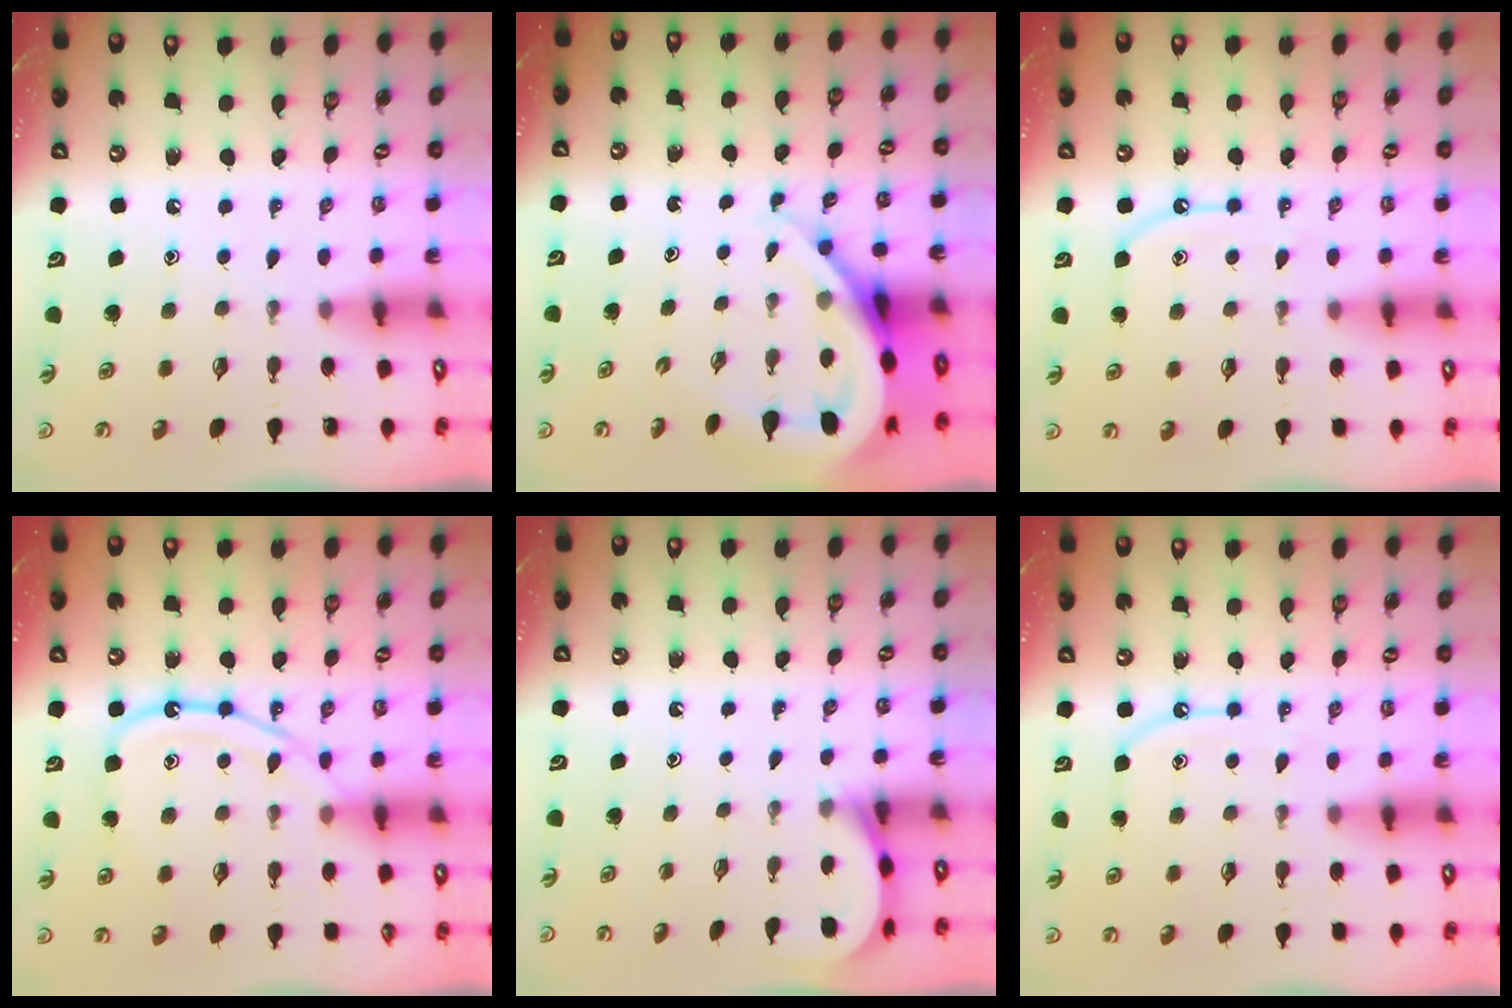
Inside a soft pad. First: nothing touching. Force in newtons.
{"total": 11.1, "press": 11.0, "slide": 1.4}
{"total": 7.6, "press": 7.5, "slide": 0.8}
{"total": 12.5, "press": 12.5, "slide": 1.1}
{"total": 2.5, "press": 2.5, "slide": 0.3}
{"total": 7.6, "press": 7.5, "slide": 0.8}